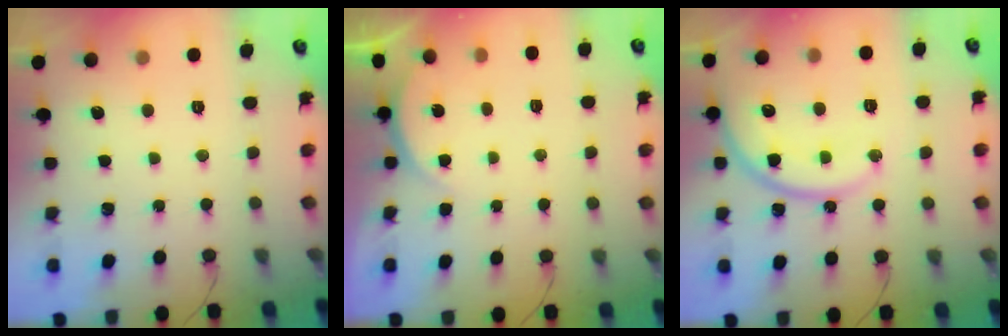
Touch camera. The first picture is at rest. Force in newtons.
{"total": 2.8, "press": 2.1, "slide": 1.7}
{"total": 14.3, "press": 14.3, "slide": 1.1}